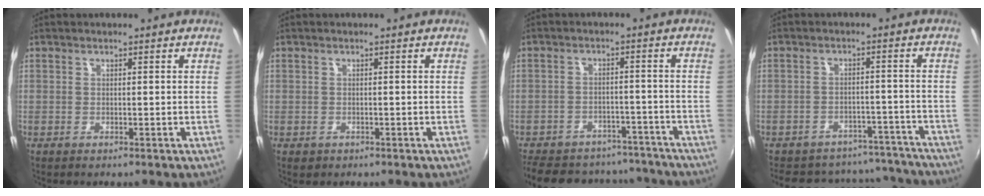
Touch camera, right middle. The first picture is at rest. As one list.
[{"total": 1.1, "force": [-0.5, 0.9, 0.4], "torque": [-0.008, -0.004, -0.006]}, {"total": 20.4, "force": [-17.1, 8.8, 6.7], "torque": [-0.159, 0.035, -0.216]}, {"total": 19.2, "force": [-16.9, 7.4, 5.1], "torque": [-0.105, 0.042, -0.198]}]